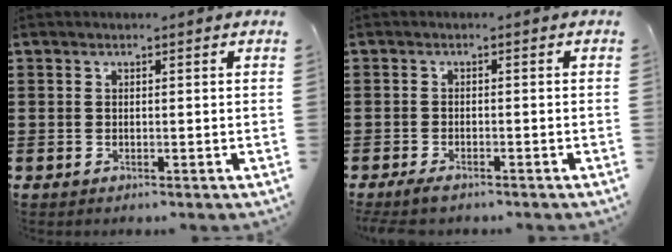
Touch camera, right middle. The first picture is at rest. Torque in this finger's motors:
{"motor_torque": [1.60, -0.06, 0.27, 0.05]}